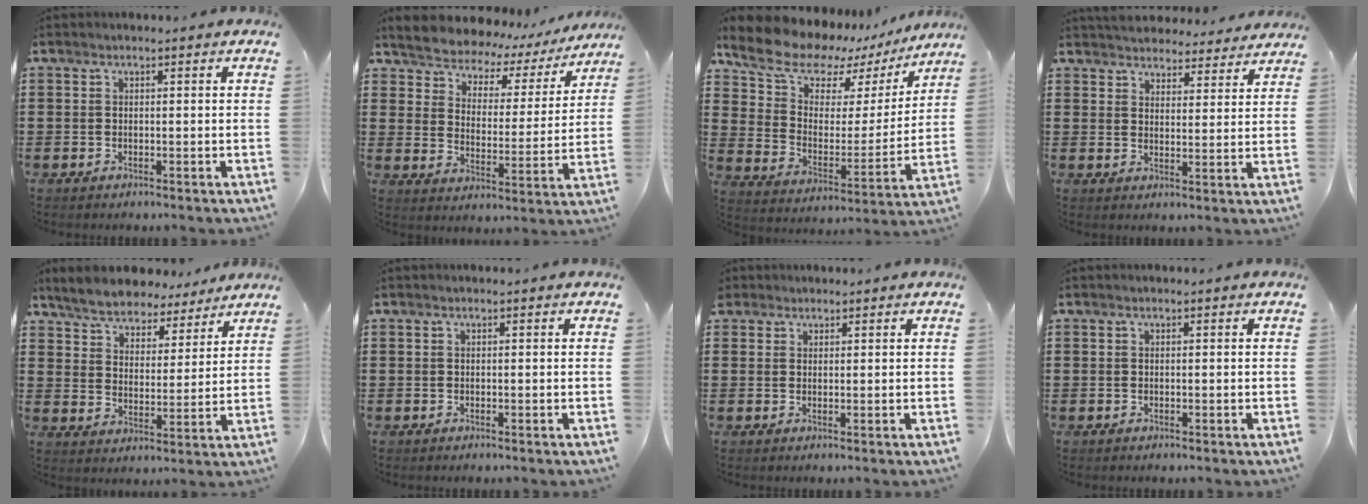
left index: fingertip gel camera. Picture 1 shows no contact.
{"total": 4.2, "force": [4.1, 1.1, 0.2], "torque": [-0.034, -0.038, 0.062]}
{"total": 9.4, "force": [8.1, 4.2, 2.5], "torque": [-0.081, -0.058, 0.138]}
{"total": 4.3, "force": [4.3, 0.5, 0.1], "torque": [-0.022, -0.023, 0.076]}
{"total": 6.3, "force": [6.1, 1.1, 0.9], "torque": [-0.050, -0.034, 0.110]}
{"total": 0.0}
{"total": 1.5, "force": [1.3, 0.8, 0.0], "torque": [-0.004, 0.005, 0.026]}
{"total": 0.0}